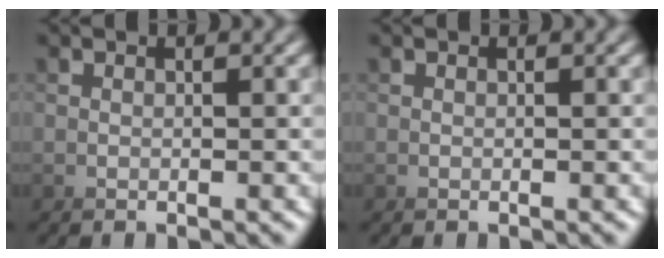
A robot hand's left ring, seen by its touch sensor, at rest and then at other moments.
{"total": 0.0}